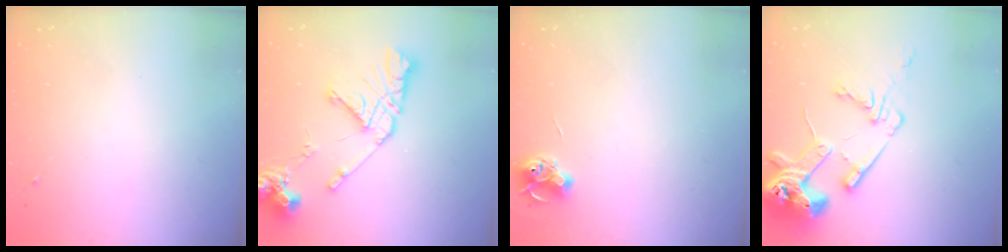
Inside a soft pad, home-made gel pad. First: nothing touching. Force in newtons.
{"total": 16.1, "press": 16.0, "slide": 2.0}
{"total": 6.5, "press": 6.5, "slide": 0.8}
{"total": 16.9, "press": 16.8, "slide": 1.8}